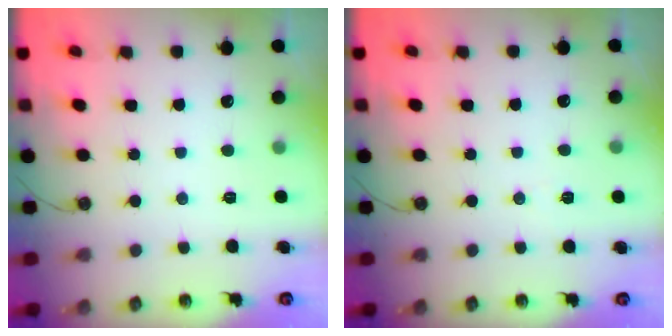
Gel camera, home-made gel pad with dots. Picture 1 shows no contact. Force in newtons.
{"total": 2.6, "press": 1.7, "slide": 1.9}